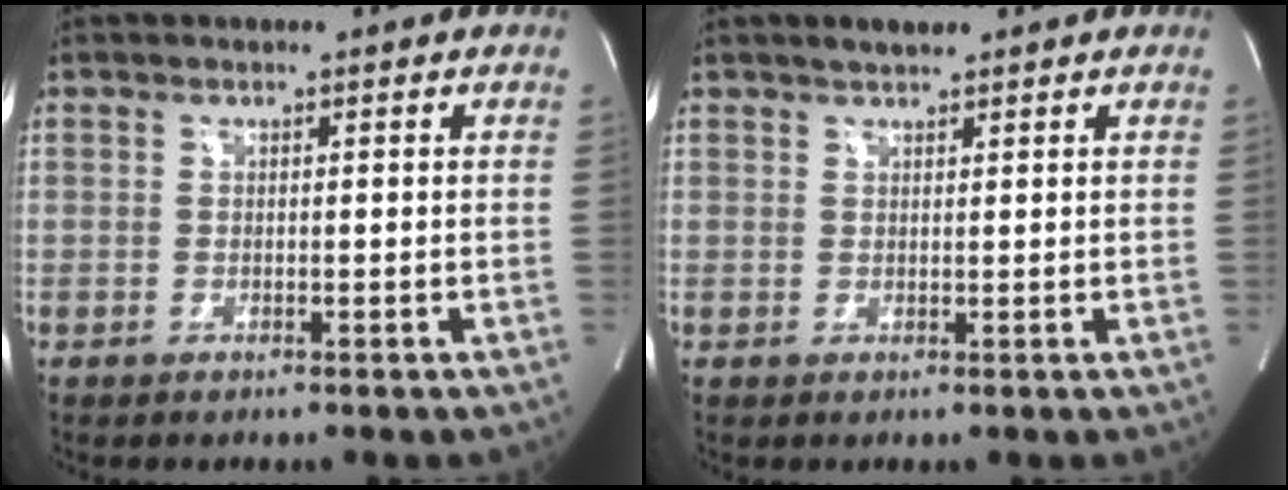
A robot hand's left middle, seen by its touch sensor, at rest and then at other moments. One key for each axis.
{"total": 1.9, "fx": 1.6, "fy": 0.4, "fz": 0.9, "tx": -0.025, "ty": 0.007, "tz": 0.030}